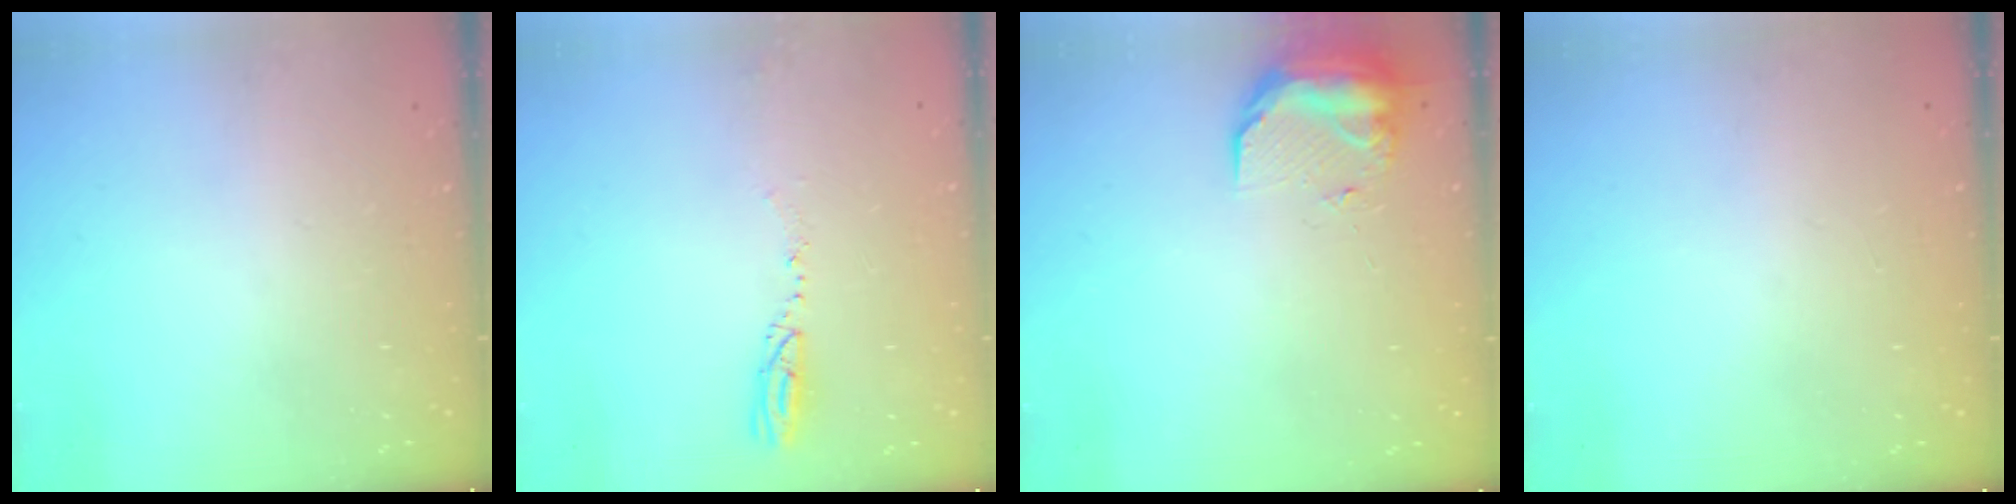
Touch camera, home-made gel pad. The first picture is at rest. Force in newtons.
{"total": 3.6, "press": 3.5, "slide": 0.7}
{"total": 9.9, "press": 9.4, "slide": 3.1}
{"total": 1.0, "press": 0.0, "slide": 1.0}